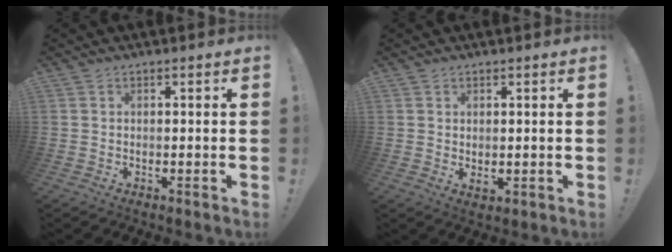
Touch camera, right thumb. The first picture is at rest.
{"total": 1.7, "force": [1.1, 0.8, 1.1], "torque": [-0.009, -0.006, 0.018]}